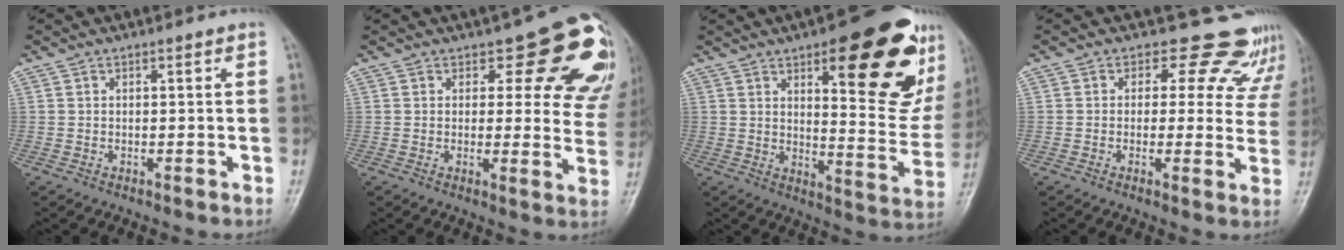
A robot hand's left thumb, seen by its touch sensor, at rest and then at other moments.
{"total": 15.0, "force": [9.5, 7.2, 9.1], "torque": [-0.042, -0.056, 0.080]}
{"total": 24.2, "force": [11.4, 8.0, 19.8], "torque": [-0.219, -0.046, 0.158]}
{"total": 12.7, "force": [10.4, 6.8, 2.8], "torque": [0.030, -0.048, 0.089]}